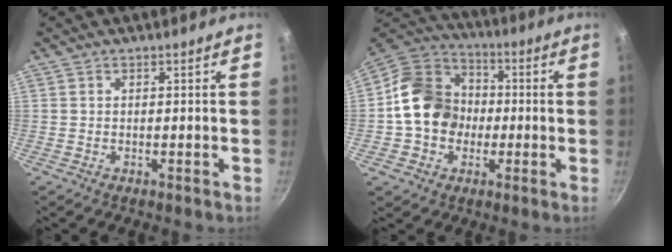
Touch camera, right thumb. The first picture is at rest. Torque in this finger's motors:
{"motor_torque": [0.70, 0.52, 1.11, -0.70, 0.04]}